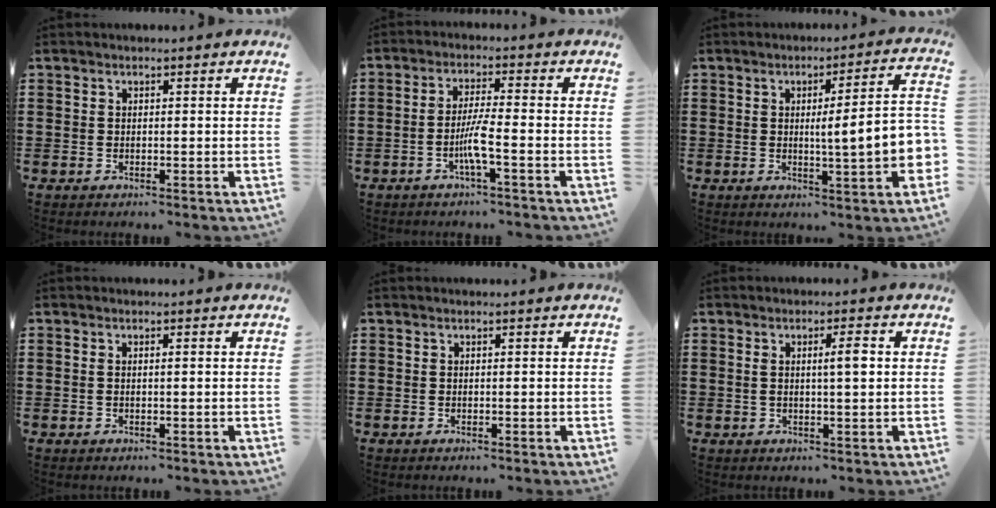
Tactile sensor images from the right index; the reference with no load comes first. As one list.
[{"total": 4.8, "force": [-1.7, 0.1, 4.4], "torque": [-0.093, -0.009, -0.036]}, {"total": 8.6, "force": [-0.4, 0.8, 8.5], "torque": [-0.132, -0.012, -0.013]}, {"total": 0.6, "force": [0.1, 0.0, 0.6], "torque": [-0.011, -0.003, 0.002]}, {"total": 0.0}, {"total": 3.1, "force": [0.7, 0.5, 3.0], "torque": [-0.056, 0.002, 0.009]}]